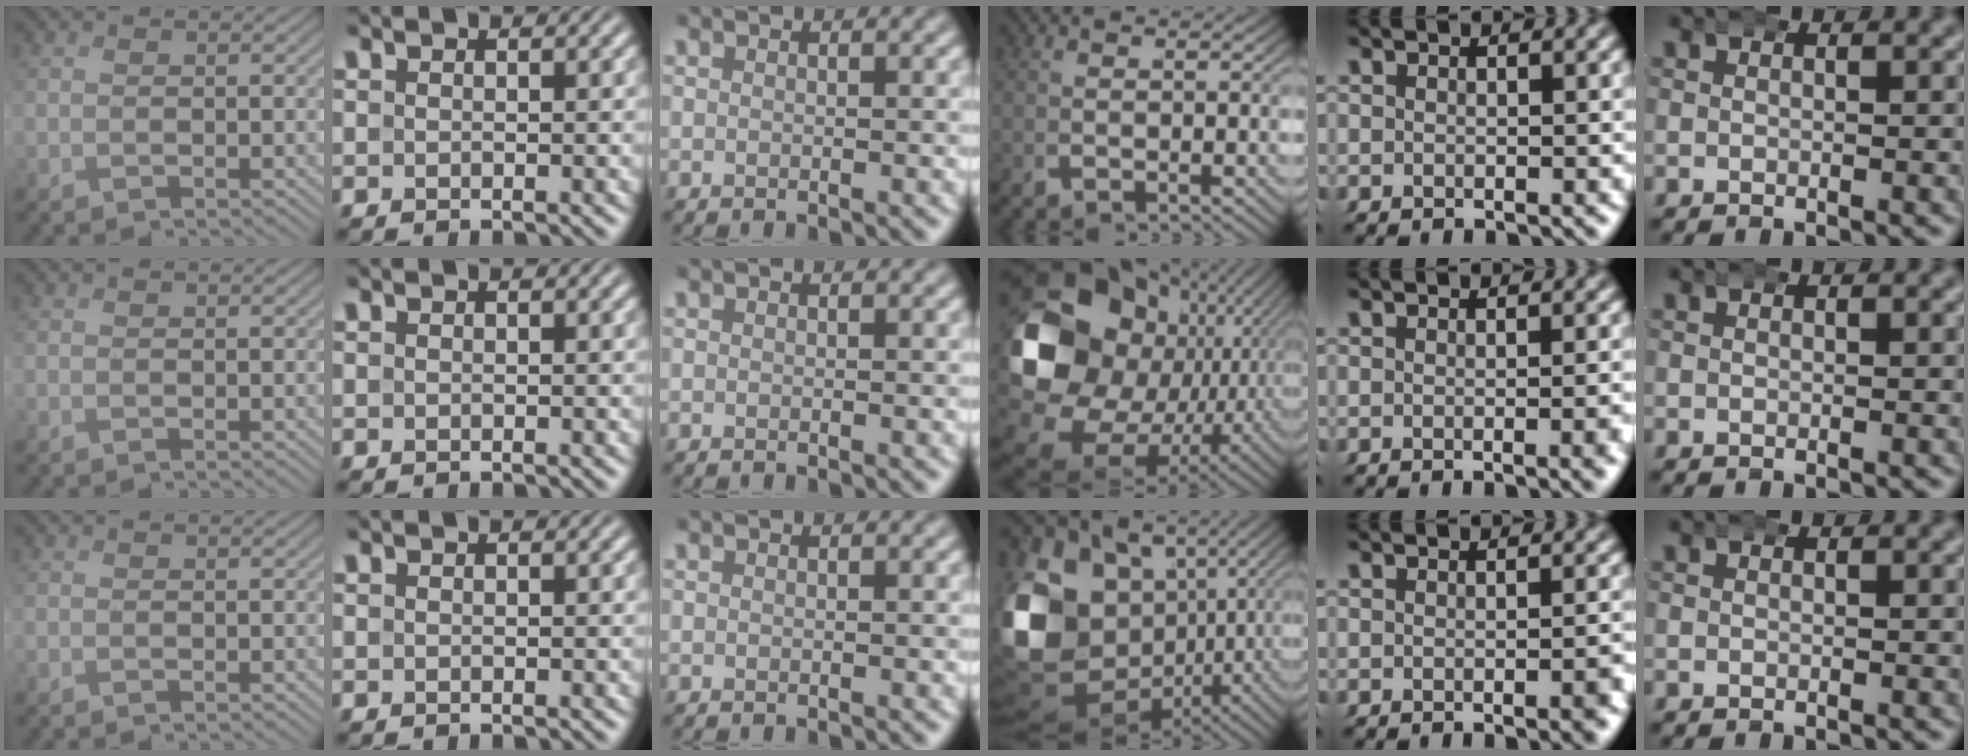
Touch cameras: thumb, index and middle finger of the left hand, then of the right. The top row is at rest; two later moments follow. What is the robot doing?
{"motion": "wrap", "object": "bandana"}